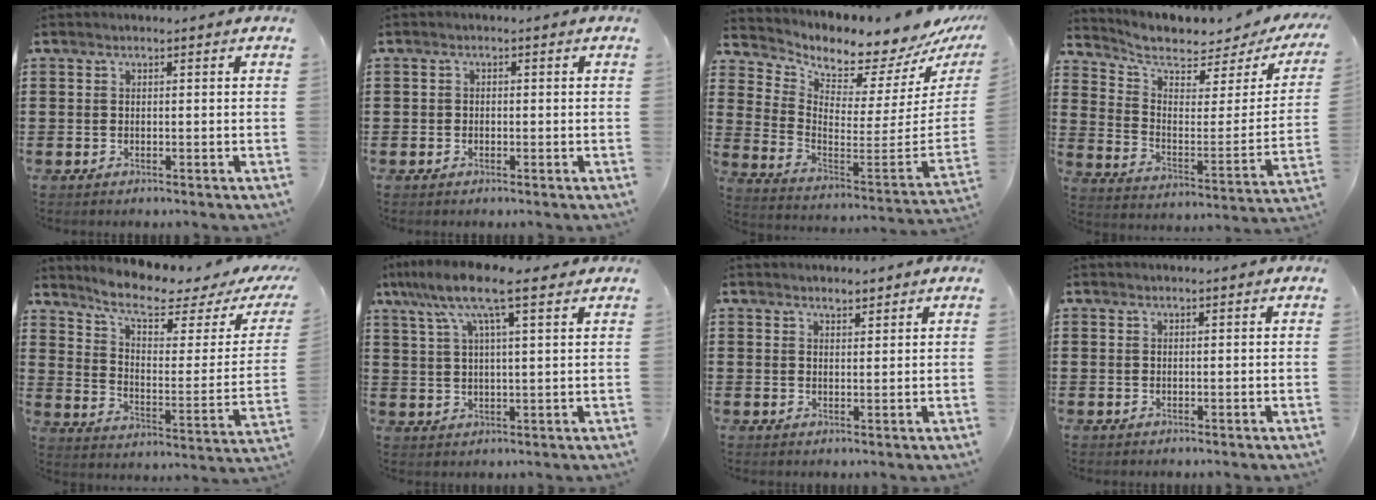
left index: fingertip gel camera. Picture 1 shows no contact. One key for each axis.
{"total": 0.8, "fx": -0.5, "fy": 0.6, "fz": 0.2, "tx": -0.006, "ty": 0.000, "tz": -0.011}
{"total": 4.8, "fx": 4.7, "fy": 0.7, "fz": 0.6, "tx": -0.033, "ty": -0.074, "tz": 0.071}
{"total": 5.1, "fx": 4.4, "fy": 1.2, "fz": 2.3, "tx": -0.073, "ty": -0.044, "tz": 0.071}
{"total": 6.7, "fx": 5.3, "fy": 1.4, "fz": 3.9, "tx": -0.096, "ty": -0.038, "tz": 0.086}
{"total": 9.9, "fx": 6.4, "fy": 2.2, "fz": 7.3, "tx": -0.151, "ty": -0.009, "tz": 0.110}
{"total": 1.8, "fx": 1.7, "fy": 0.6, "fz": 0.4, "tx": -0.011, "ty": 0.003, "tz": 0.032}
{"total": 0.0}